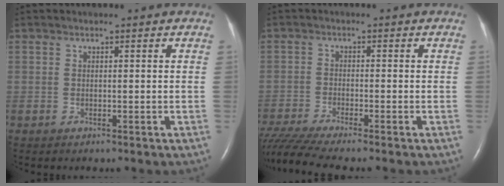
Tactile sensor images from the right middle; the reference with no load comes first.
{"total": 8.5, "force": [-7.6, -0.9, 3.8], "torque": [-0.073, -0.020, -0.133]}